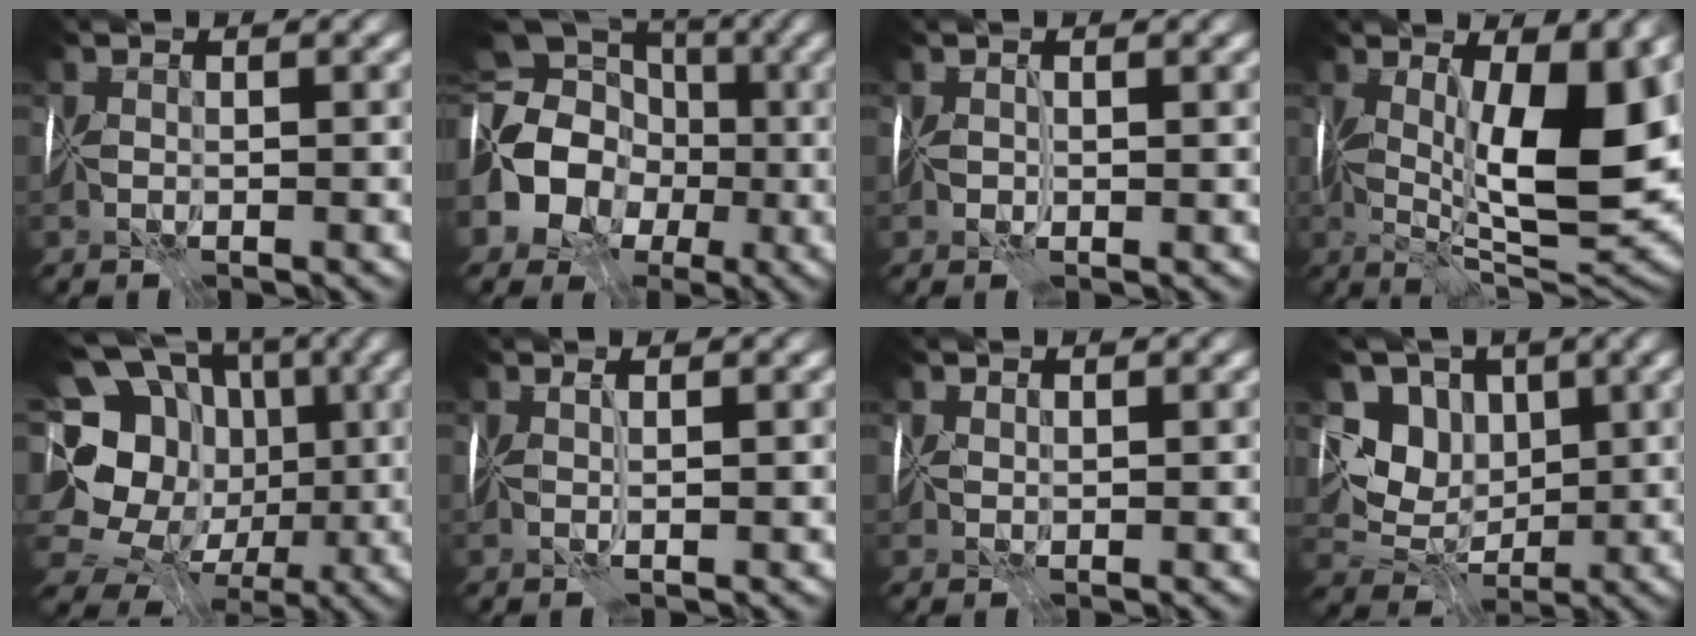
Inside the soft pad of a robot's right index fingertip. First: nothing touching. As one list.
[{"total": 14.0, "force": [-1.0, 11.9, 7.2], "torque": [-0.148, 0.013, -0.046]}, {"total": 0.9, "force": [0.4, -0.5, -0.5], "torque": [0.013, 0.001, 0.010]}, {"total": 12.4, "force": [1.7, 3.6, 11.8], "torque": [-0.171, -0.015, 0.031]}, {"total": 16.7, "force": [1.4, 13.9, 9.2], "torque": [-0.186, 0.023, 0.026]}, {"total": 1.7, "force": [0.8, -1.5, -0.4], "torque": [0.012, 0.001, 0.020]}, {"total": 1.3, "force": [1.1, -0.5, -0.6], "torque": [0.014, 0.003, 0.023]}, {"total": 5.5, "force": [2.4, 4.4, 2.3], "torque": [-0.030, -0.009, 0.027]}]